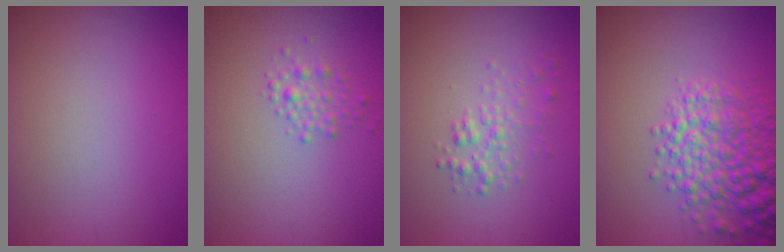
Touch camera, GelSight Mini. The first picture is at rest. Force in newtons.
{"total": 1.7, "press": 1.7, "slide": 0.0}
{"total": 1.8, "press": 1.8, "slide": 0.1}
{"total": 6.4, "press": 6.4, "slide": 0.3}